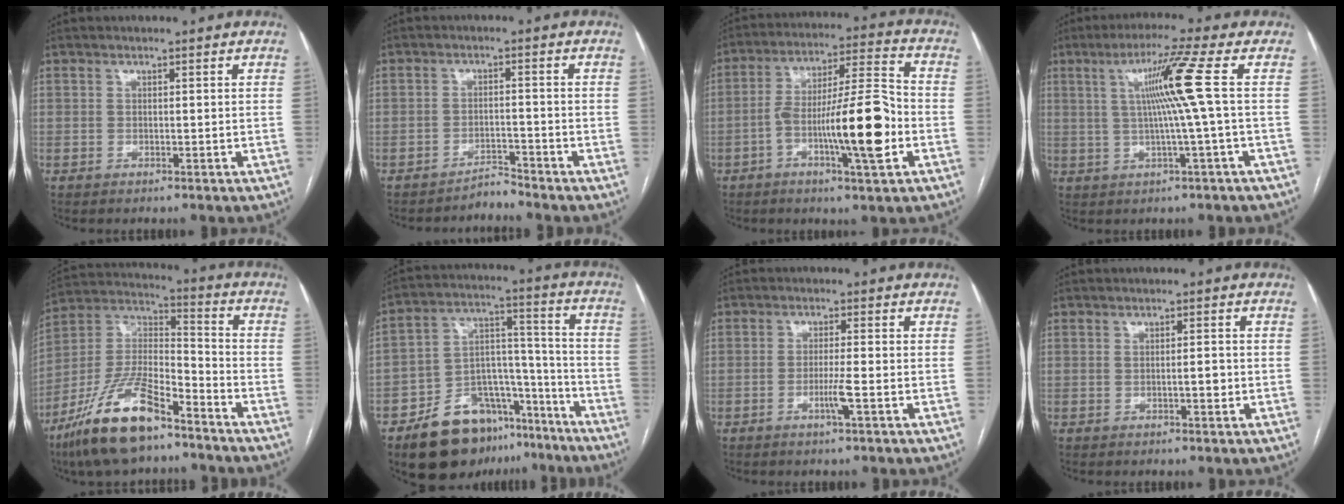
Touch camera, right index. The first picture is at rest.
{"total": 2.4, "force": [-2.3, -0.2, -0.4], "torque": [0.020, -0.007, -0.038]}
{"total": 15.1, "force": [-4.5, 1.4, 14.4], "torque": [-0.248, 0.009, -0.073]}
{"total": 8.5, "force": [1.3, -2.4, 8.0], "torque": [-0.139, 0.008, 0.031]}
{"total": 17.4, "force": [-11.8, 5.2, 11.8], "torque": [-0.247, 0.001, -0.217]}
{"total": 17.3, "force": [-12.0, 10.0, 7.4], "torque": [-0.098, 0.066, -0.187]}
{"total": 3.4, "force": [-1.4, -0.4, 3.1], "torque": [-0.061, -0.006, -0.027]}
{"total": 1.9, "force": [-0.4, 0.3, 1.8], "torque": [-0.030, 0.001, -0.006]}